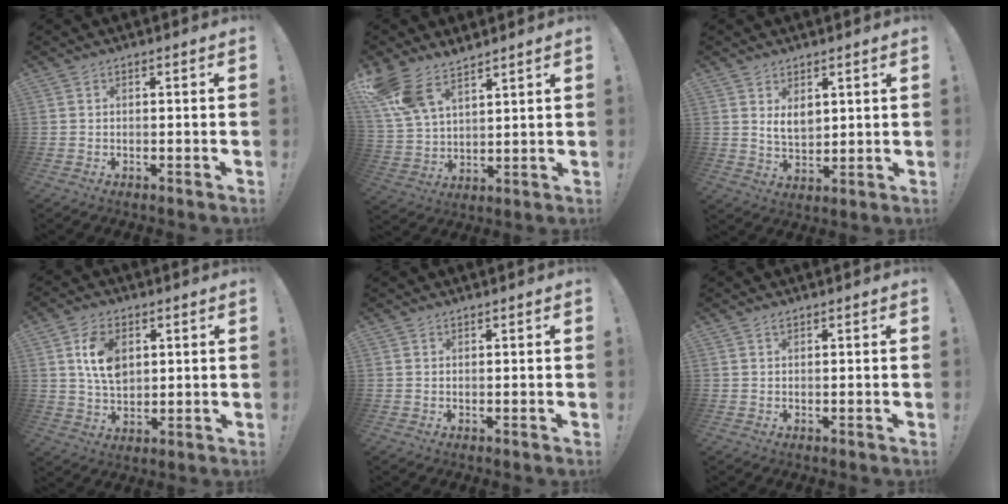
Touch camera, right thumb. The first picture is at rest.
{"total": 12.4, "force": [9.3, 6.0, 5.6], "torque": [-0.120, -0.044, 0.183]}
{"total": 6.4, "force": [3.3, 4.2, 3.5], "torque": [-0.054, -0.018, 0.060]}
{"total": 10.4, "force": [3.5, 7.0, 6.8], "torque": [-0.114, -0.001, 0.066]}
{"total": 0.8, "force": [0.8, 0.1, -0.2], "torque": [0.013, -0.004, 0.014]}
{"total": 0.8, "force": [0.8, 0.2, 0.0], "torque": [0.008, -0.003, 0.014]}